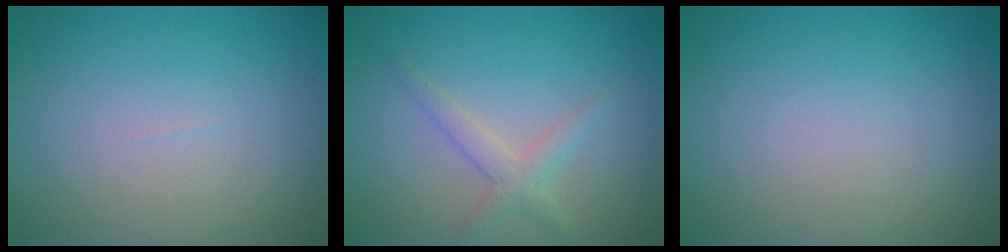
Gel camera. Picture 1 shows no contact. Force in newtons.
{"total": 2.0, "press": 2.0, "slide": 0.1}
{"total": 0.0}